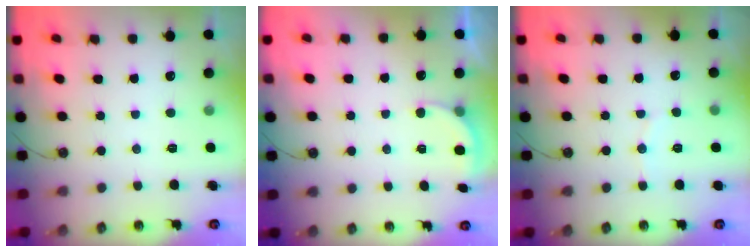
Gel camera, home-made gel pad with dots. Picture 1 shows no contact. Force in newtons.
{"total": 2.5, "press": 2.3, "slide": 1.1}
{"total": 4.0, "press": 3.6, "slide": 1.7}